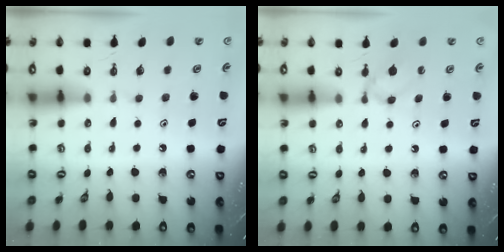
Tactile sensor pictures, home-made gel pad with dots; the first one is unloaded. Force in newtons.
{"total": 3.0, "press": 2.9, "slide": 0.7}